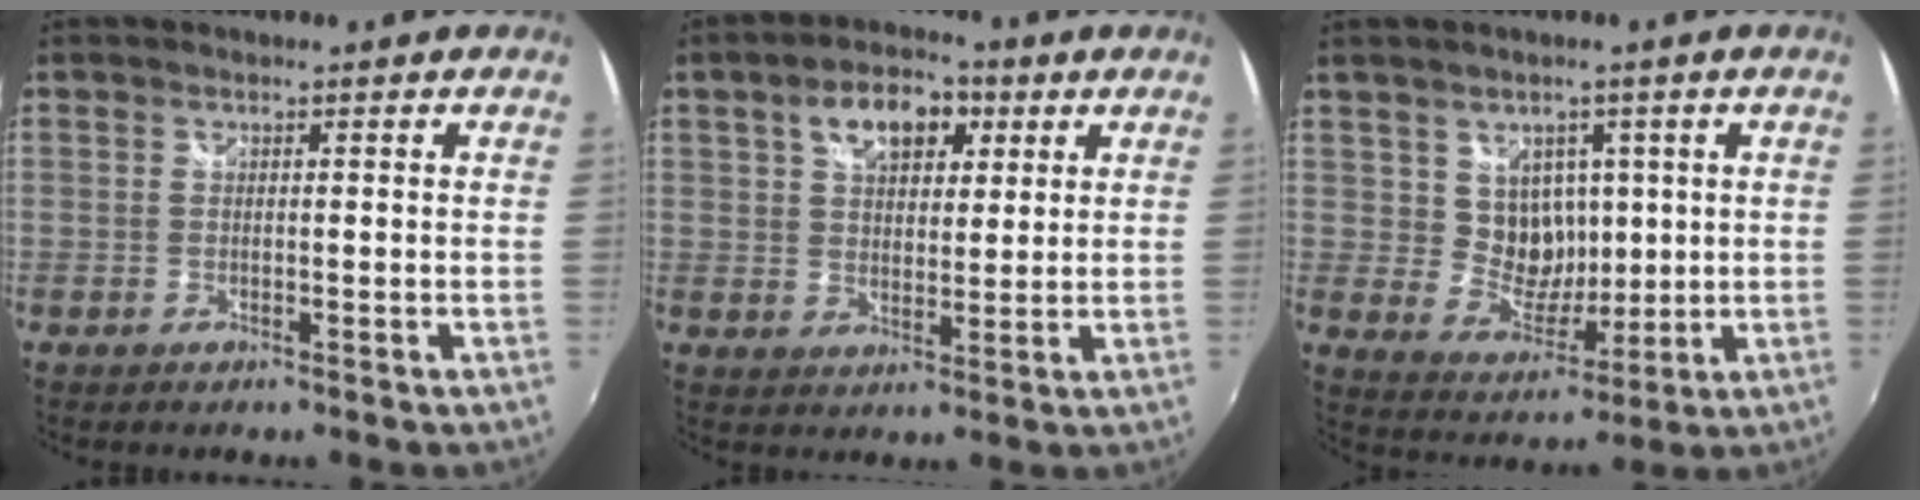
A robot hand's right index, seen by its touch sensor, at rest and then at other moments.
{"total": 10.0, "force": [4.5, 5.8, 6.7], "torque": [-0.110, 0.029, 0.074]}
{"total": 7.6, "force": [2.3, 6.8, 2.4], "torque": [-0.042, 0.002, 0.051]}